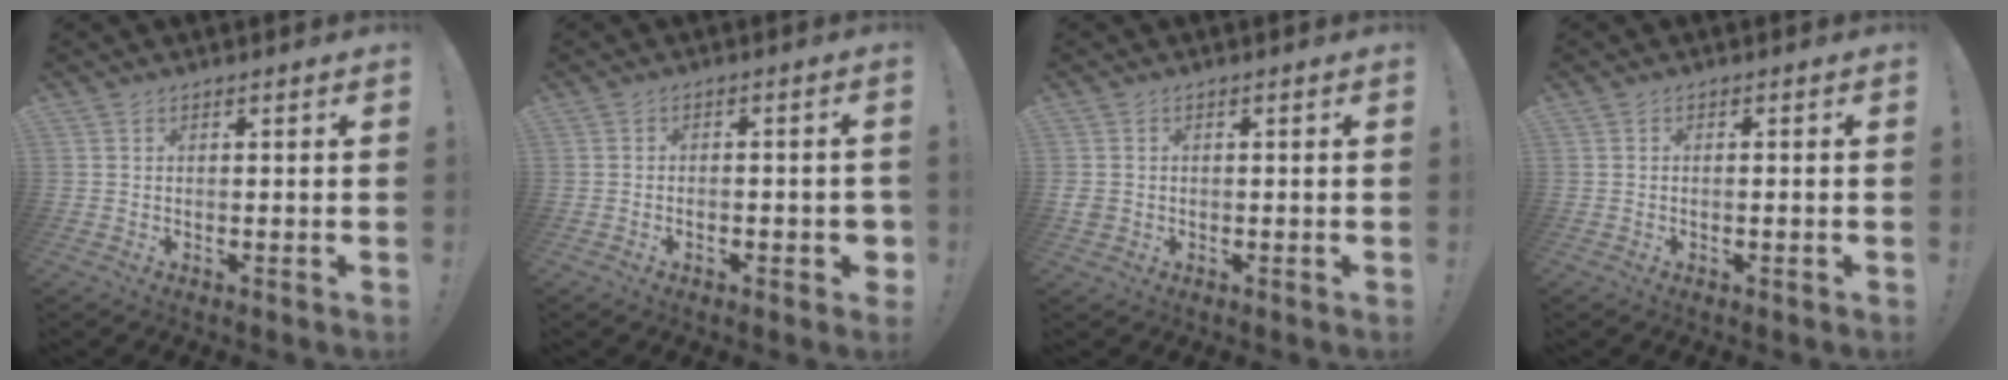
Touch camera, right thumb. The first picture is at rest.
{"total": 2.9, "force": [-1.3, 1.6, 2.0], "torque": [-0.026, 0.012, -0.021]}
{"total": 2.1, "force": [-0.1, 1.9, 1.0], "torque": [-0.018, 0.002, 0.000]}
{"total": 1.0, "force": [-0.7, 0.1, 0.7], "torque": [-0.015, 0.003, -0.012]}